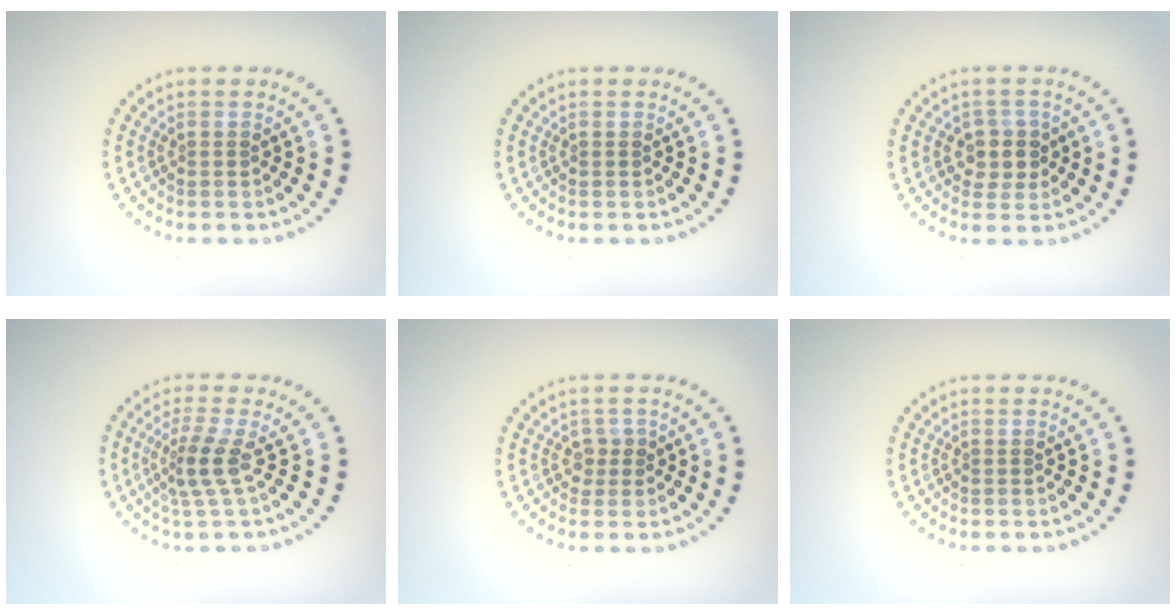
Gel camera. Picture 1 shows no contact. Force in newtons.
{"total": 0.0}
{"total": 2.6, "press": 2.3, "slide": 1.2}
{"total": 2.6, "press": 1.9, "slide": 1.8}
{"total": 1.4, "press": 1.1, "slide": 0.9}
{"total": 0.0}